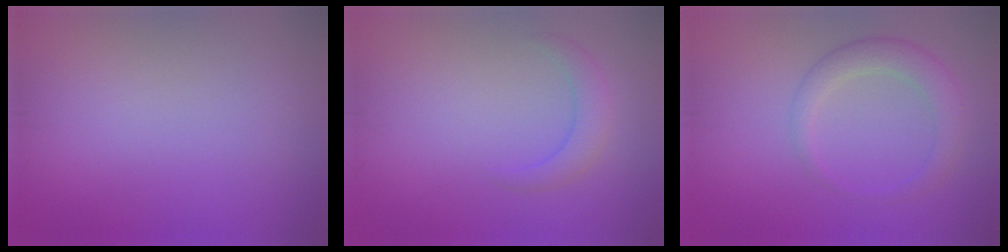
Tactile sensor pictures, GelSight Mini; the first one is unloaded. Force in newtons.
{"total": 2.0, "press": 2.0, "slide": 0.1}
{"total": 3.1, "press": 3.1, "slide": 0.2}